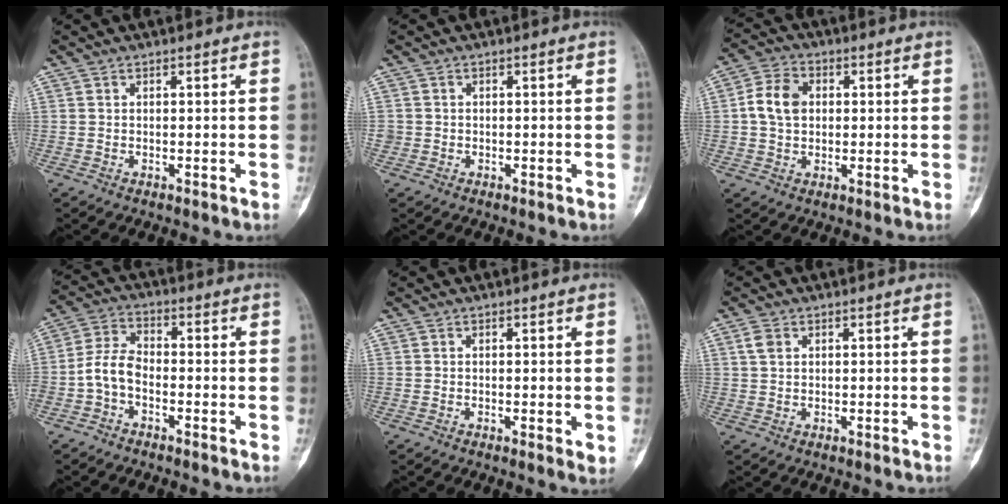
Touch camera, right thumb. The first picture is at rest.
{"total": 0.9, "force": [-0.1, 0.9, 0.0], "torque": [0.008, 0.006, -0.006]}
{"total": 7.5, "force": [0.7, 5.6, 4.8], "torque": [-0.082, 0.012, 0.007]}
{"total": 5.9, "force": [-2.1, 3.7, 4.1], "torque": [-0.079, 0.031, -0.052]}
{"total": 1.8, "force": [-0.2, 0.5, 1.7], "torque": [-0.027, -0.007, -0.005]}
{"total": 2.4, "force": [1.1, 1.6, 1.4], "torque": [-0.028, 0.007, 0.022]}